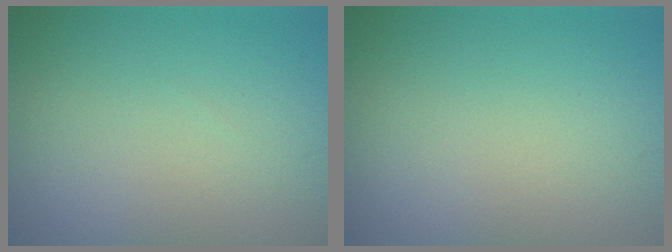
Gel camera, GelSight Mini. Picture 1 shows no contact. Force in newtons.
{"total": 0.0}